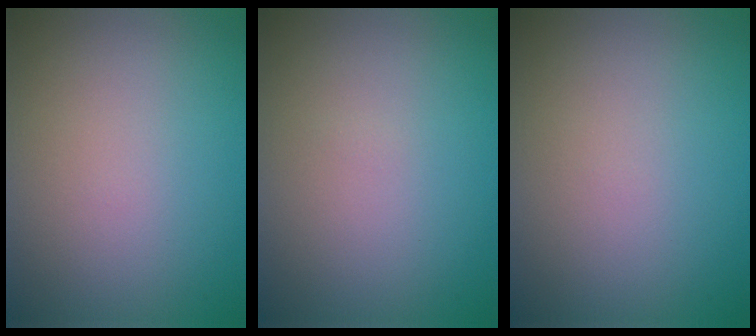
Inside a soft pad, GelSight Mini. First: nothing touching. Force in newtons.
{"total": 0.0}
{"total": 0.0}